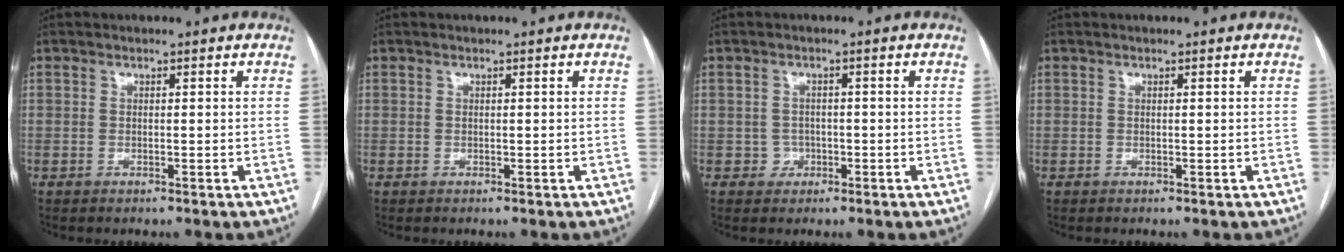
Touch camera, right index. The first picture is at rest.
{"total": 0.0}
{"total": 2.0, "force": [-0.8, 1.8, 0.1], "torque": [0.008, 0.009, -0.013]}
{"total": 0.0}